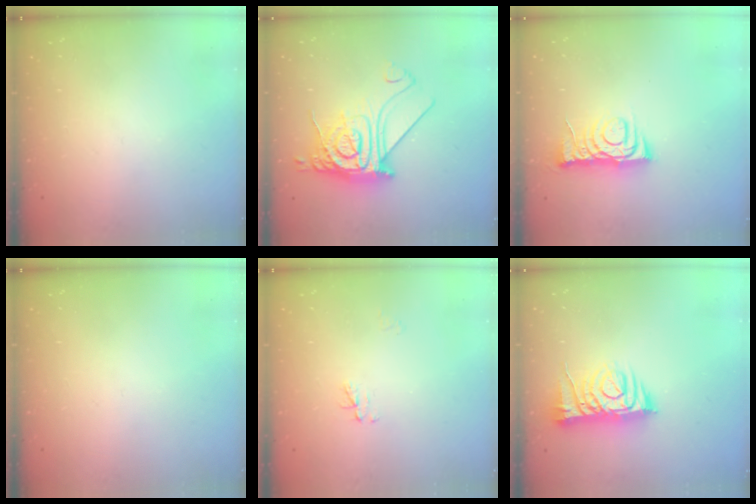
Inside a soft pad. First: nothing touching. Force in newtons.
{"total": 20.3, "press": 20.2, "slide": 2.3}
{"total": 6.8, "press": 6.8, "slide": 0.6}
{"total": 0.0}
{"total": 3.0, "press": 3.0, "slide": 0.4}
{"total": 9.0, "press": 8.9, "slide": 1.4}